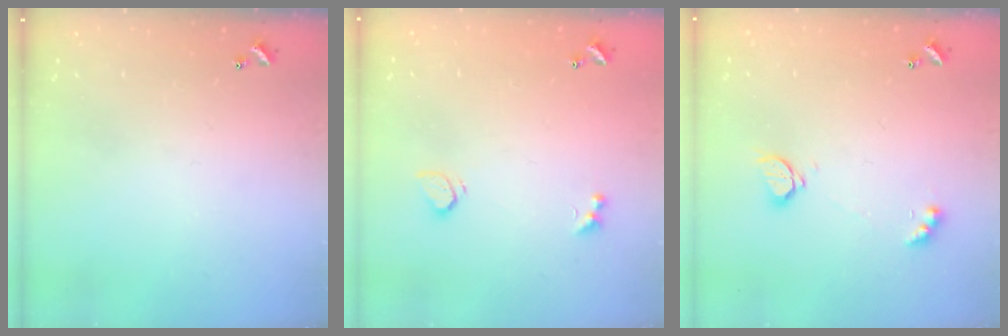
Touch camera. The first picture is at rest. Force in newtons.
{"total": 2.7, "press": 2.5, "slide": 1.1}
{"total": 2.3, "press": 2.3, "slide": 0.3}